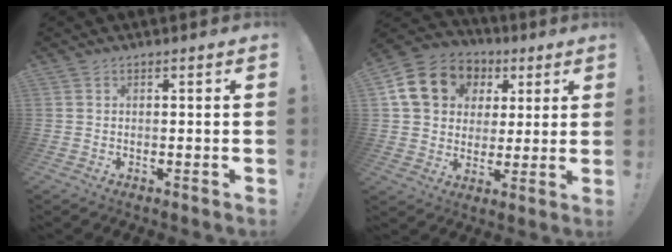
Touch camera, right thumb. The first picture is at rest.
{"total": 16.3, "force": [5.7, 13.2, 7.6], "torque": [-0.116, -0.008, 0.125]}